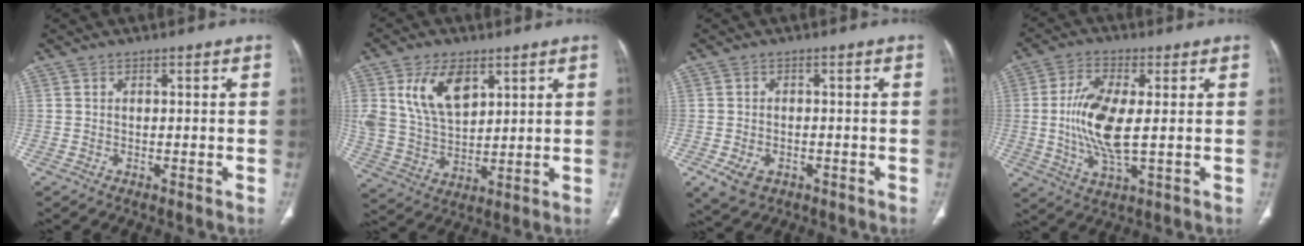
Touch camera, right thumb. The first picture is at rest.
{"total": 12.4, "force": [5.5, 7.2, 8.5], "torque": [-0.143, -0.021, 0.116]}
{"total": 6.2, "force": [-2.4, 4.3, 3.7], "torque": [-0.065, 0.006, -0.027]}
{"total": 11.6, "force": [0.3, 4.3, 10.8], "torque": [-0.229, -0.009, 0.008]}